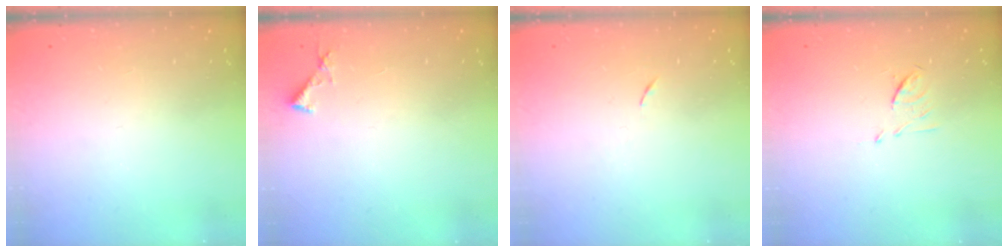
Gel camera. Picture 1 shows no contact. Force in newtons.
{"total": 3.8, "press": 3.8, "slide": 0.3}
{"total": 3.8, "press": 3.7, "slide": 0.7}
{"total": 6.6, "press": 6.5, "slide": 0.9}